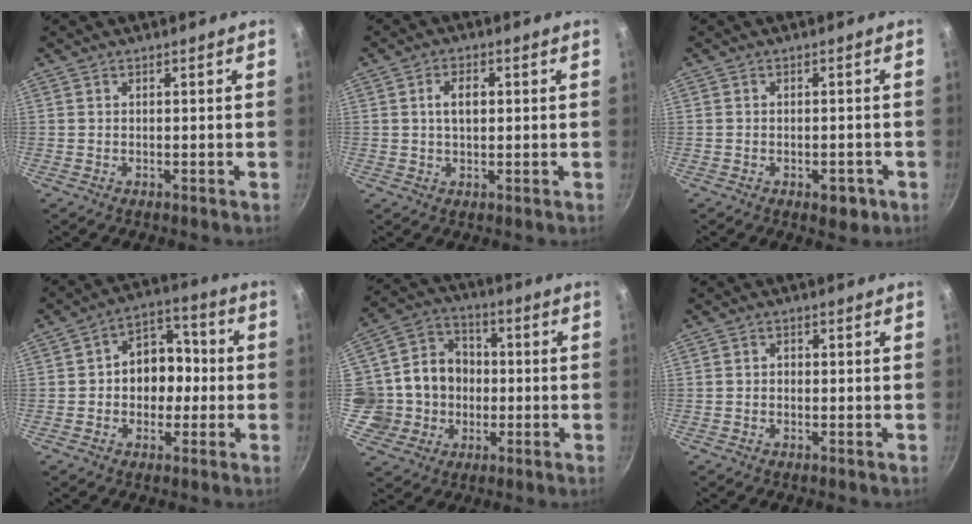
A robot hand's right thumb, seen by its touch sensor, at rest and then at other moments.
{"total": 4.2, "force": [0.6, 2.5, 3.3], "torque": [-0.047, 0.009, 0.009]}
{"total": 3.8, "force": [-1.8, 2.0, 2.6], "torque": [-0.021, 0.012, -0.015]}
{"total": 10.8, "force": [-0.8, 8.6, 6.6], "torque": [-0.034, 0.037, -0.024]}
{"total": 13.6, "force": [-0.9, 12.4, 5.5], "torque": [-0.063, 0.027, -0.024]}
{"total": 1.2, "force": [-0.2, 1.0, 0.7], "torque": [-0.011, 0.006, -0.006]}